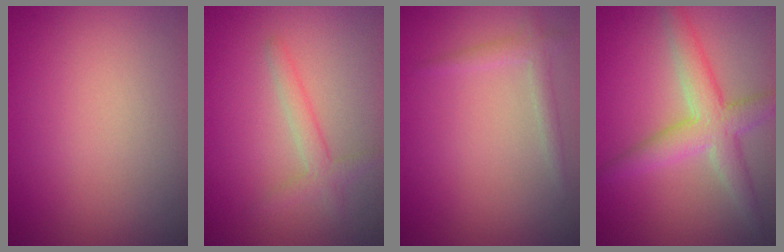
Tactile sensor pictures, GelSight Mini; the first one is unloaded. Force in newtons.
{"total": 1.9, "press": 1.9, "slide": 0.1}
{"total": 1.5, "press": 1.5, "slide": 0.1}
{"total": 4.6, "press": 4.6, "slide": 0.3}